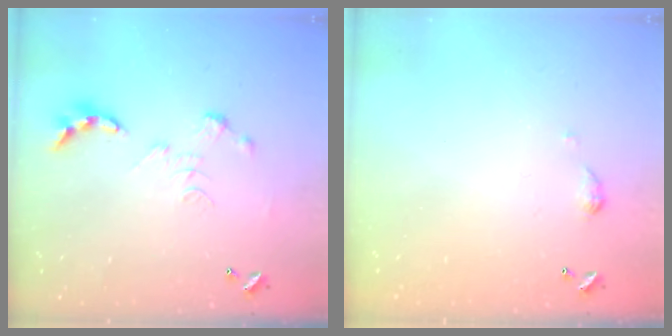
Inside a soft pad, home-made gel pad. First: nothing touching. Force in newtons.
{"total": 3.2, "press": 3.1, "slide": 0.5}